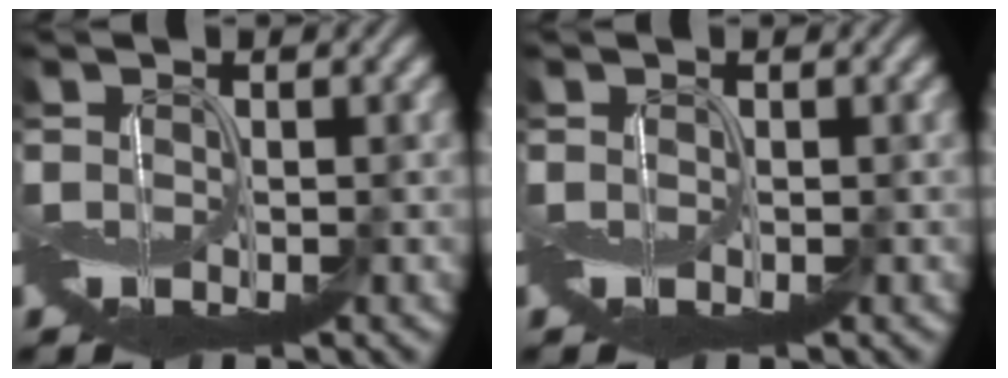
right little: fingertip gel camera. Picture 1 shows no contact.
{"total": 0.0}